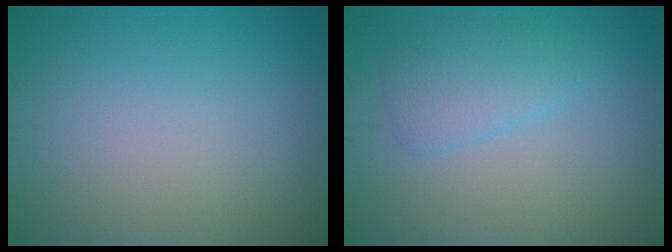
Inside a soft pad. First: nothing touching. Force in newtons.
{"total": 2.6, "press": 2.6, "slide": 0.1}